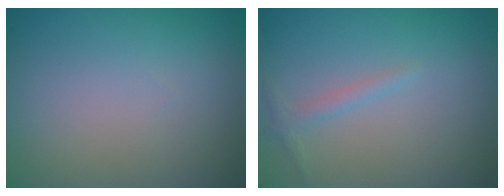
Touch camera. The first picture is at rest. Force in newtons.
{"total": 0.9, "press": 0.9, "slide": 0.1}